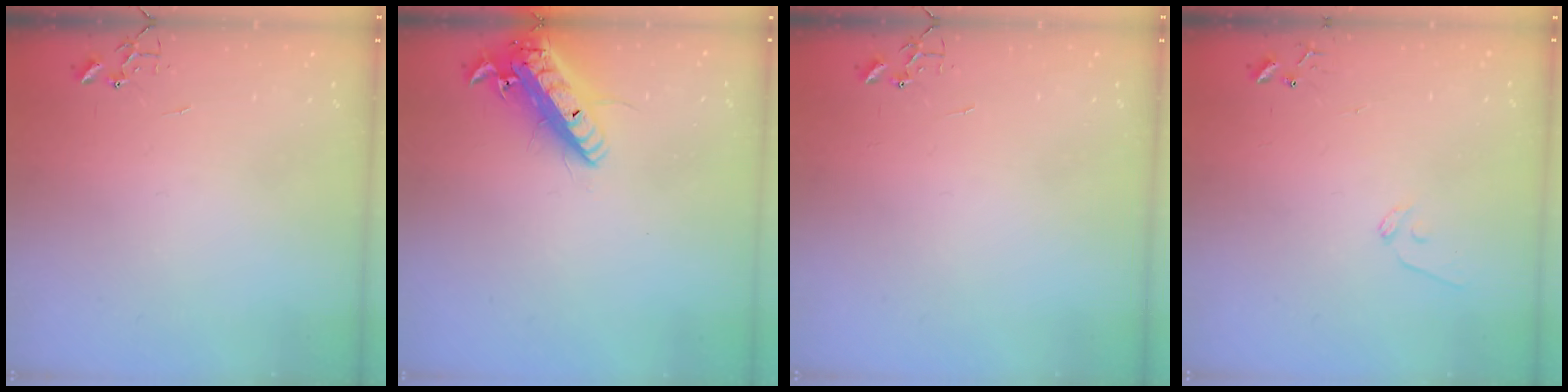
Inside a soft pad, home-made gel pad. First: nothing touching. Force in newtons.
{"total": 17.1, "press": 16.8, "slide": 3.3}
{"total": 0.0}
{"total": 8.1, "press": 8.0, "slide": 0.8}